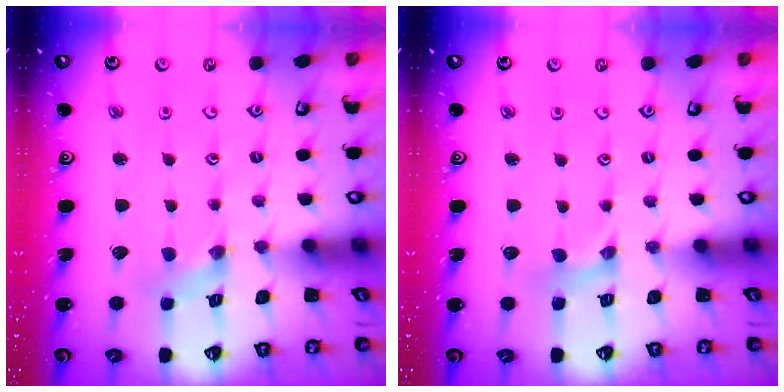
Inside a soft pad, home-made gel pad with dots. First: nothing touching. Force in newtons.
{"total": 0.7, "press": 0.7, "slide": 0.2}